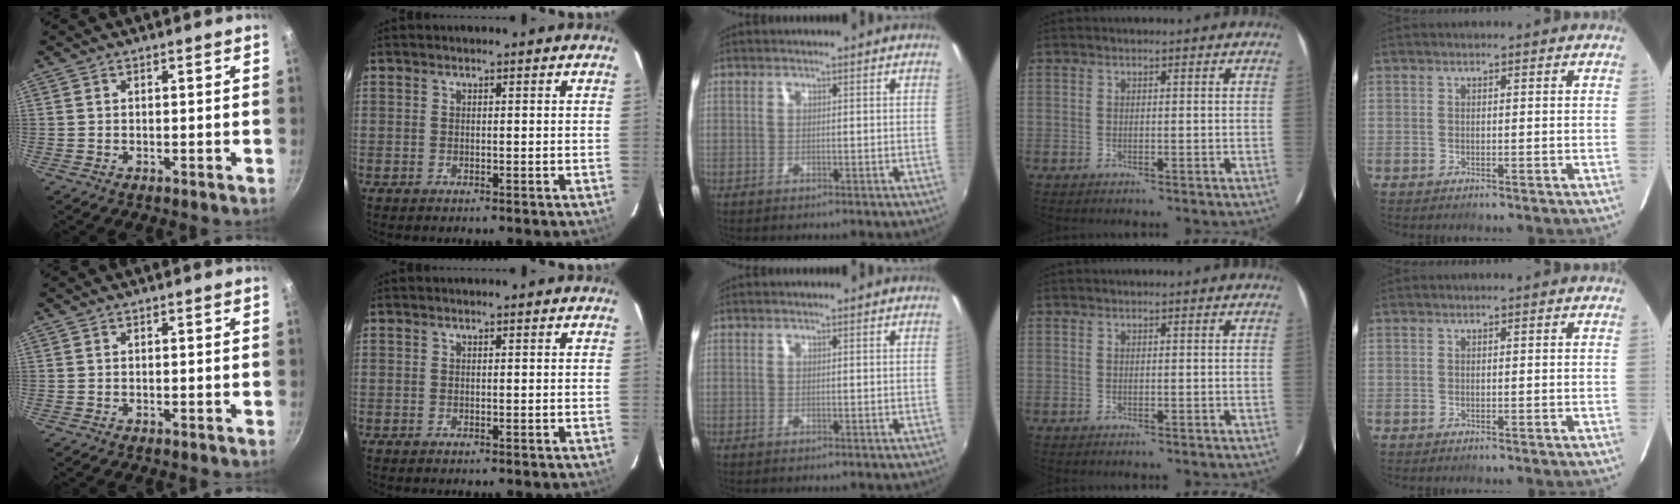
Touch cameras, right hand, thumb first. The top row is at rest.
{}